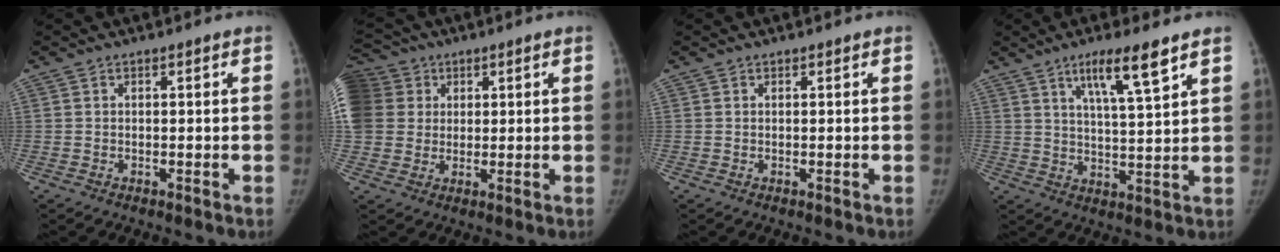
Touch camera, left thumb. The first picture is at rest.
{"total": 17.7, "force": [5.1, 15.3, 7.3], "torque": [-0.197, 0.052, 0.104]}
{"total": 0.0}
{"total": 9.3, "force": [5.6, 1.0, 7.3], "torque": [-0.124, -0.031, 0.099]}